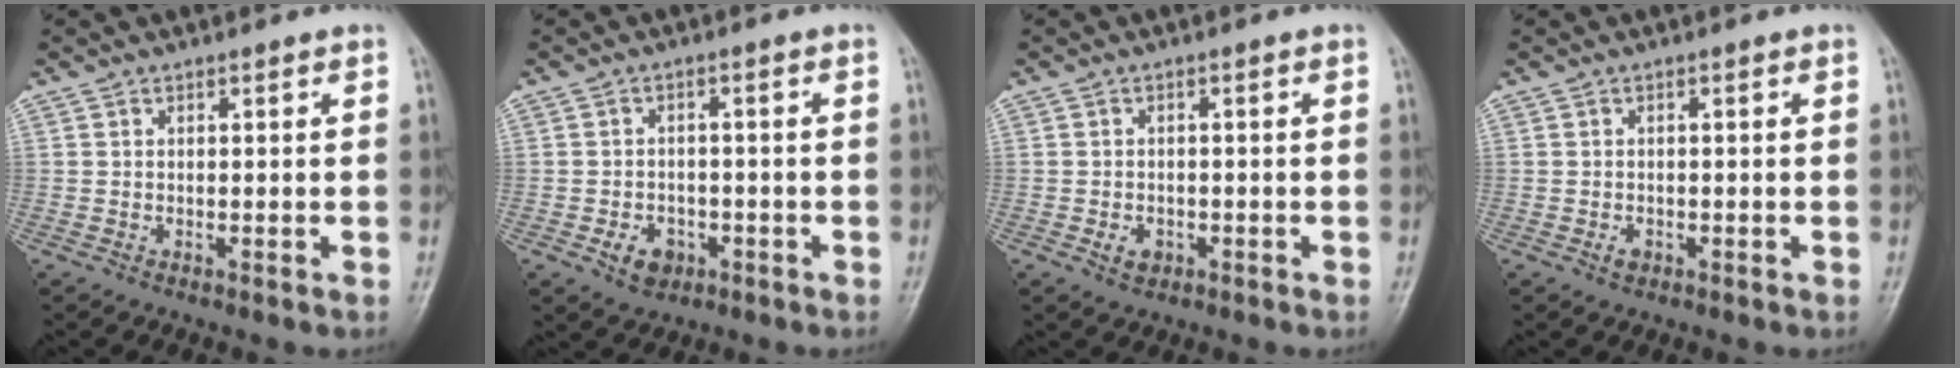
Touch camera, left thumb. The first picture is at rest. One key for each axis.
{"total": 5.0, "fx": -2.2, "fy": 3.8, "fz": 2.5, "tx": -0.027, "ty": 0.015, "tz": -0.030}
{"total": 2.8, "fx": -1.1, "fy": 2.1, "fz": 1.5, "tx": -0.016, "ty": 0.005, "tz": -0.017}
{"total": 1.8, "fx": -0.5, "fy": 1.3, "fz": 1.2, "tx": -0.011, "ty": 0.004, "tz": -0.010}